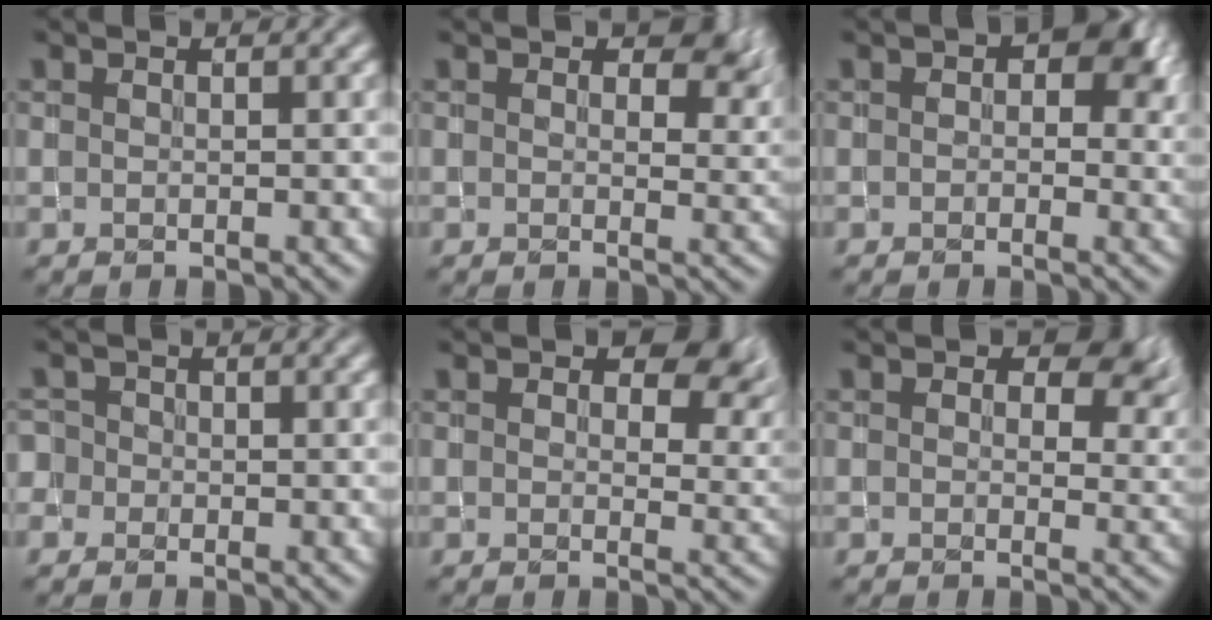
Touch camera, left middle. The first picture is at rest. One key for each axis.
{"total": 4.0, "fx": 2.0, "fy": 2.4, "fz": 2.5, "tx": -0.034, "ty": -0.002, "tz": 0.028}
{"total": 4.9, "fx": 1.2, "fy": 3.4, "fz": 3.4, "tx": -0.029, "ty": 0.001, "tz": 0.012}
{"total": 1.5, "fx": -0.3, "fy": 1.5, "fz": 0.1, "tx": 0.009, "ty": 0.011, "tz": -0.016}
{"total": 5.0, "fx": 2.1, "fy": 3.0, "fz": 3.4, "tx": -0.045, "ty": -0.003, "tz": 0.028}
{"total": 5.6, "fx": 2.1, "fy": 3.7, "fz": 3.7, "tx": -0.048, "ty": -0.006, "tz": 0.029}